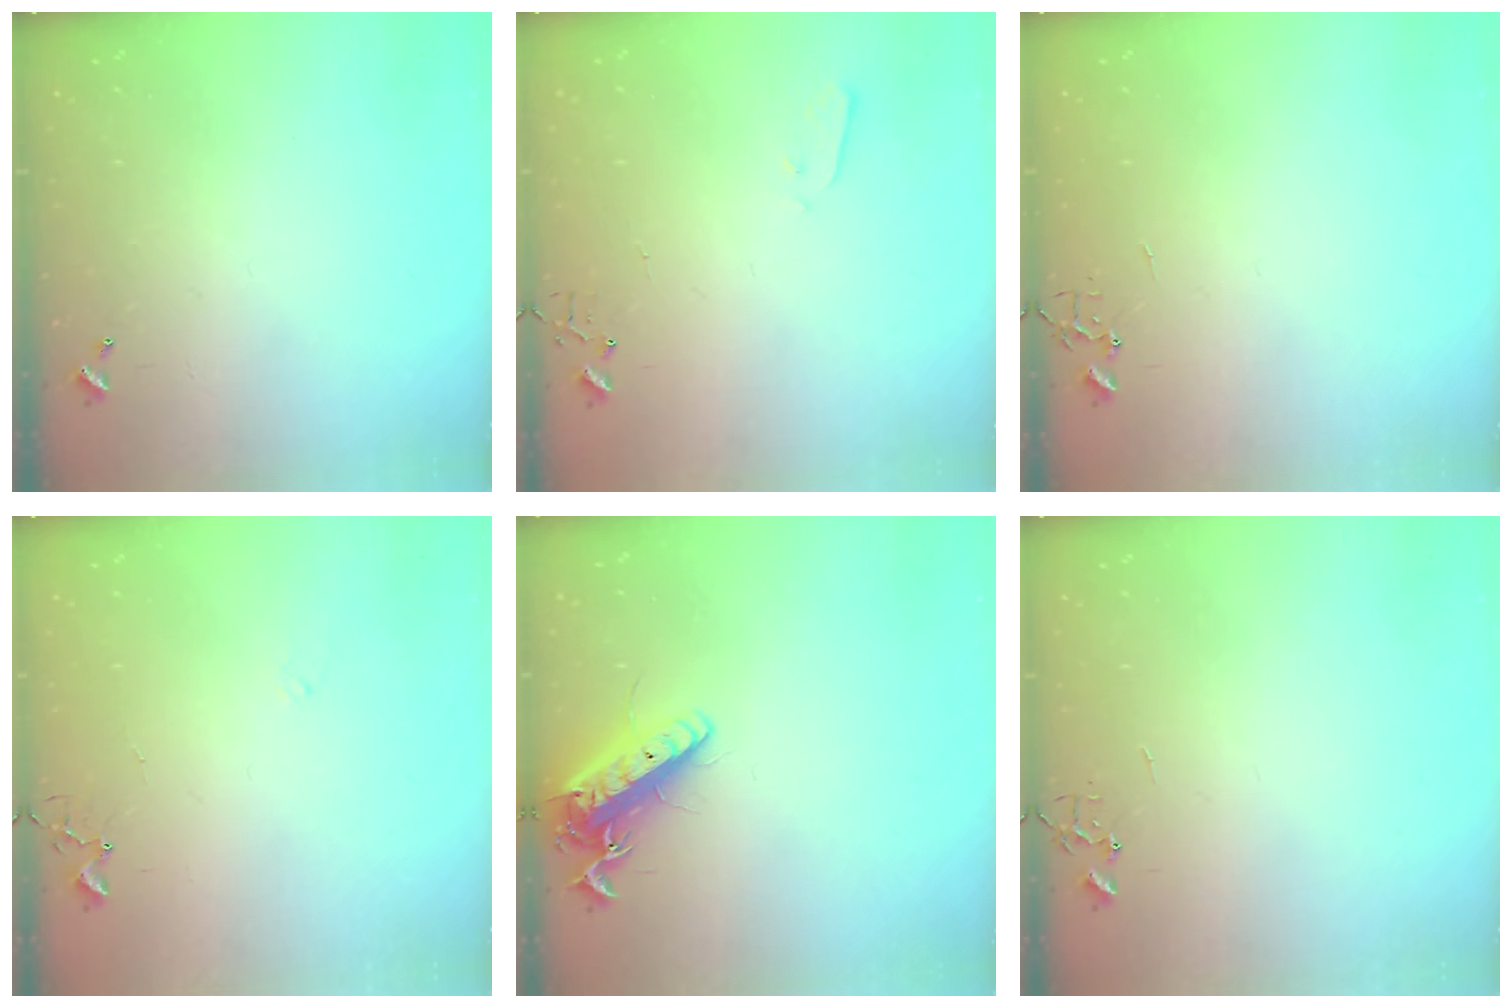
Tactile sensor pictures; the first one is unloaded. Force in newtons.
{"total": 1.9, "press": 1.9, "slide": 0.4}
{"total": 0.0}
{"total": 6.5, "press": 6.5, "slide": 0.7}
{"total": 14.7, "press": 14.4, "slide": 2.8}
{"total": 0.0}